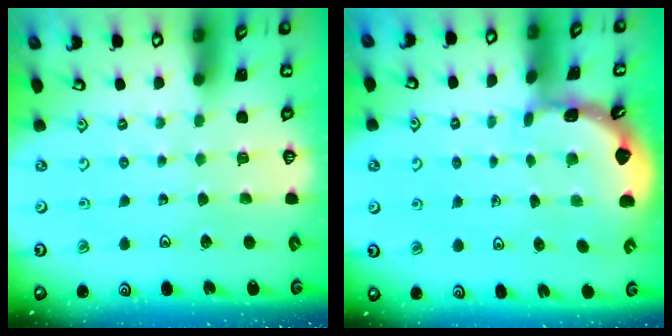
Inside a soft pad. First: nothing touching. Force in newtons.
{"total": 1.8, "press": 1.8, "slide": 0.1}